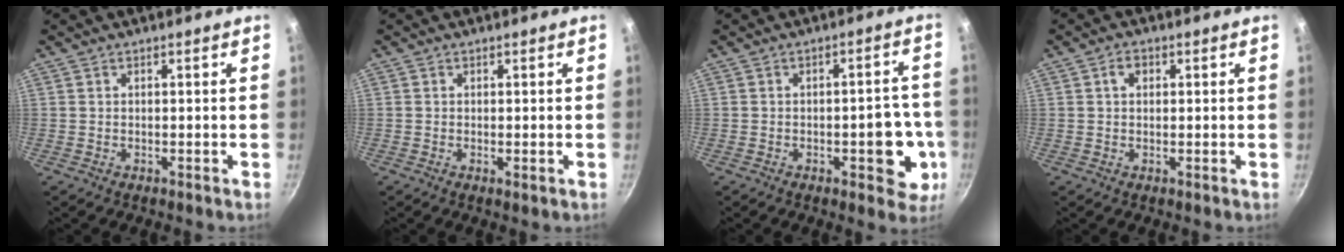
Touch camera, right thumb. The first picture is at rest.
{"total": 0.7, "force": [-0.1, 0.1, 0.7], "torque": [-0.014, -0.004, -0.003]}
{"total": 9.5, "force": [-2.5, 4.5, 8.0], "torque": [-0.061, 0.011, -0.030]}
{"total": 2.3, "force": [0.6, 1.7, 1.4], "torque": [-0.016, 0.004, 0.007]}